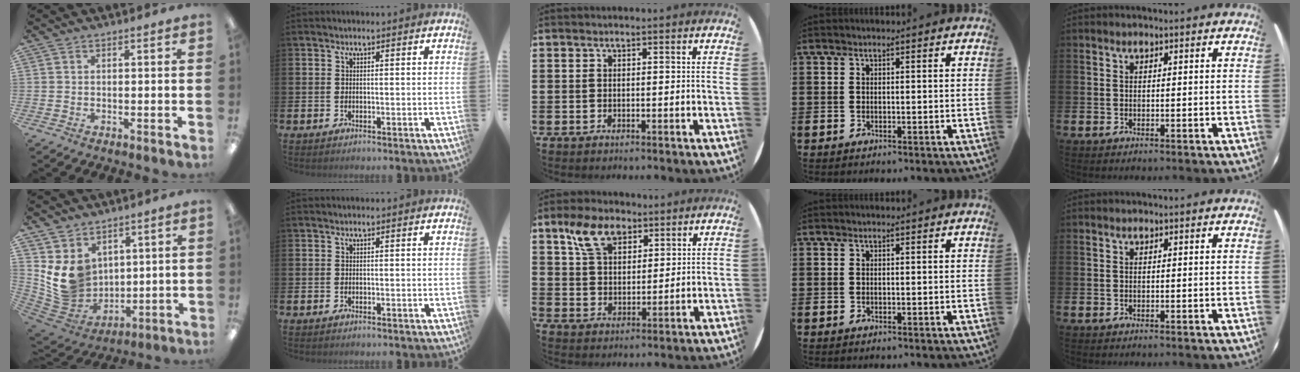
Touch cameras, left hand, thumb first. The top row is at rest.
{"thumb": {"total": 11.5, "force": [4.7, 9.6, 4.3], "torque": [-0.117, -0.034, 0.100]}, "middle": {"total": 7.2, "force": [4.7, 4.0, 3.7], "torque": [-0.081, 0.004, 0.088]}}